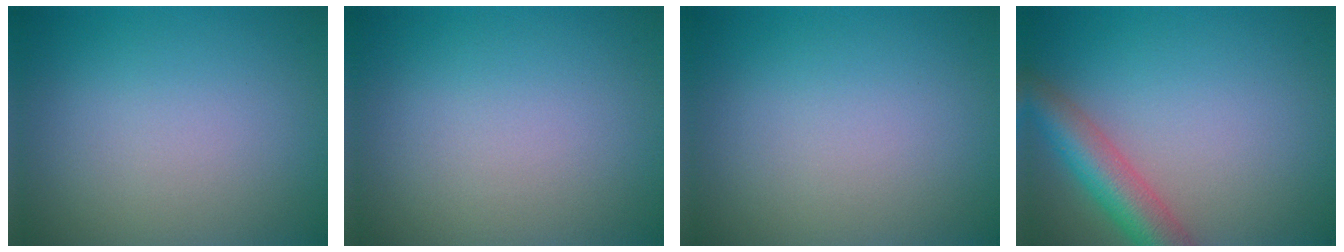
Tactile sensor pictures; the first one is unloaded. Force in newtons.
{"total": 0.0}
{"total": 0.0}
{"total": 4.9, "press": 4.9, "slide": 0.2}